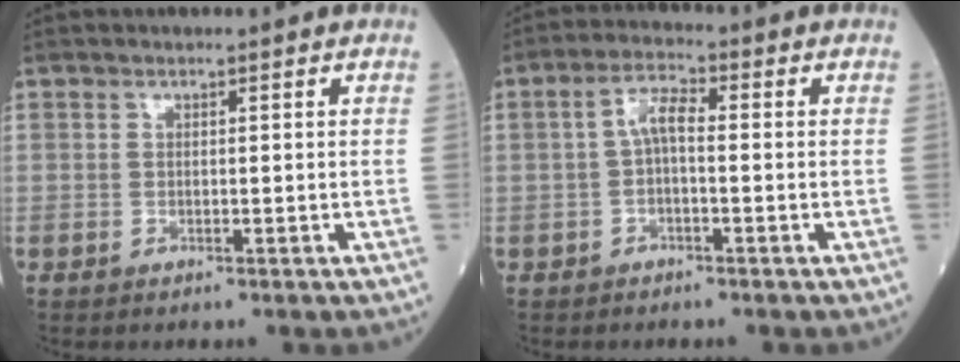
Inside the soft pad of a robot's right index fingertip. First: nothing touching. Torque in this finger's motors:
{"motor_torque": [0.53, -0.05, 0.26, 0.06]}